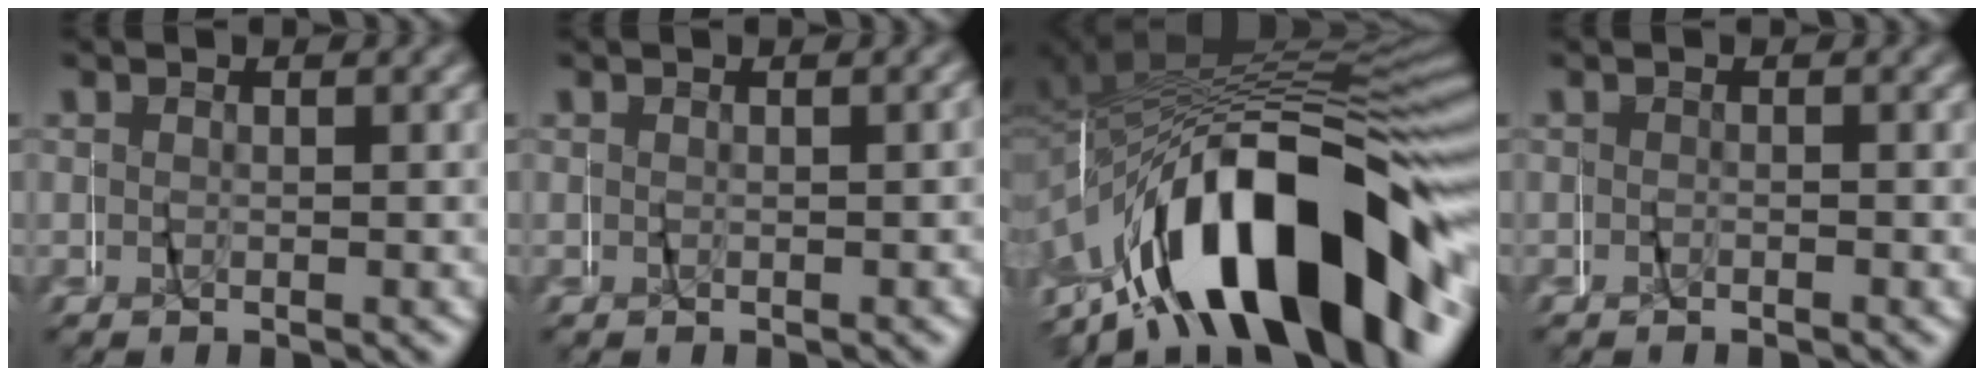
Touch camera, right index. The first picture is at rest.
{"total": 0.0}
{"total": 18.4, "force": [-7.6, 8.3, 14.5], "torque": [-0.238, 0.001, -0.106]}
{"total": 0.5, "force": [-0.3, 0.3, 0.3], "torque": [-0.012, 0.001, -0.007]}